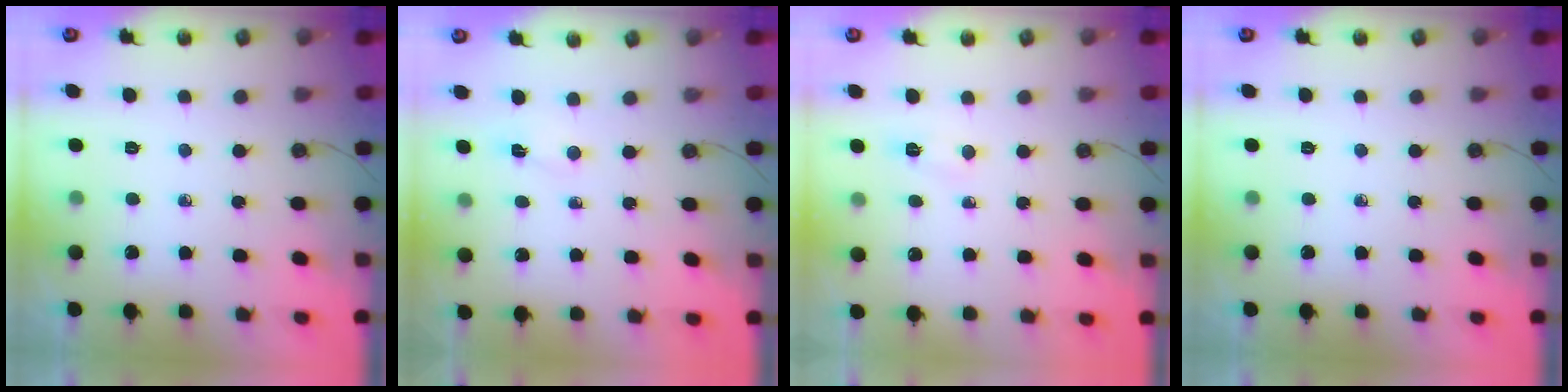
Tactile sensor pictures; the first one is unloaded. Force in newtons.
{"total": 3.8, "press": 0.5, "slide": 3.8}
{"total": 2.9, "press": 2.9, "slide": 0.4}
{"total": 0.0}